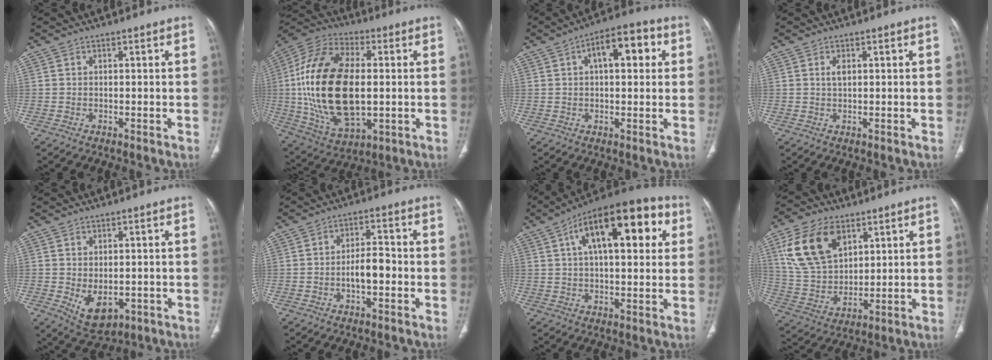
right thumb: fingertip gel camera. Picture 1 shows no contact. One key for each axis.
{"total": 26.5, "fx": 0.1, "fy": 14.5, "fz": 22.2, "tx": -0.443, "ty": 0.000, "tz": 0.010}
{"total": 10.4, "fx": 3.0, "fy": 4.8, "fz": 8.7, "tx": -0.102, "ty": 0.020, "tz": 0.036}
{"total": 1.6, "fx": 0.5, "fy": 0.8, "fz": 1.3, "tx": -0.025, "ty": 0.001, "tz": 0.012}
{"total": 6.6, "fx": -1.2, "fy": 4.2, "fz": 4.9, "tx": -0.064, "ty": -0.008, "tz": 0.002}
{"total": 5.5, "fx": -1.3, "fy": 2.5, "fz": 4.7, "tx": -0.075, "ty": 0.021, "tz": -0.025}
{"total": 21.4, "fx": 7.1, "fy": 9.4, "fz": 17.9, "tx": -0.249, "ty": 0.020, "tz": 0.102}
{"total": 16.0, "fx": 7.2, "fy": 9.8, "fz": 10.4, "tx": -0.182, "ty": -0.020, "tz": 0.151}